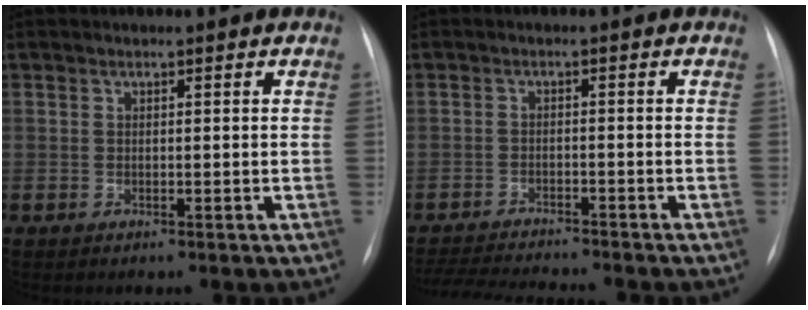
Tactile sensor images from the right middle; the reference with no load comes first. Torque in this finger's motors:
{"motor_torque": [0.04, -0.05, 0.01, 0.01]}